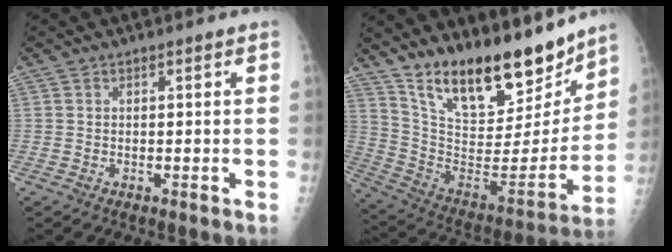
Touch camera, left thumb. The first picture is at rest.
{"total": 25.1, "force": [18.9, 9.0, 13.9], "torque": [-0.188, -0.090, 0.320]}